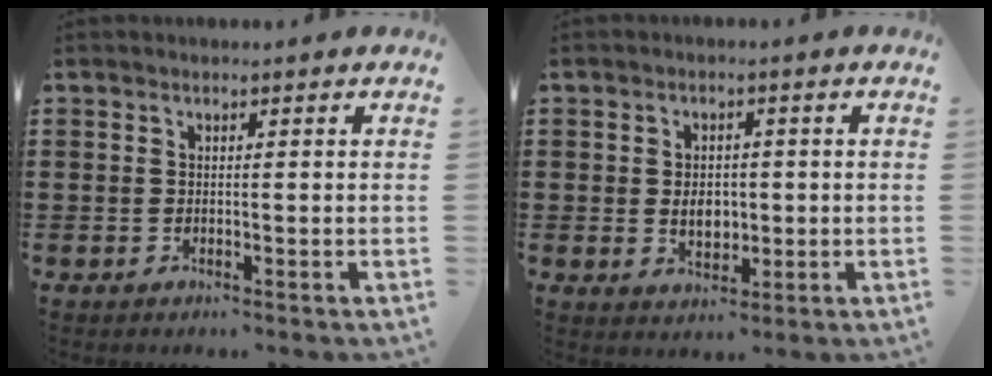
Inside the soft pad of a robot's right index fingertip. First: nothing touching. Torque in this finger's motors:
{"motor_torque": [1.07, 1.07, 0.17, 0.08]}